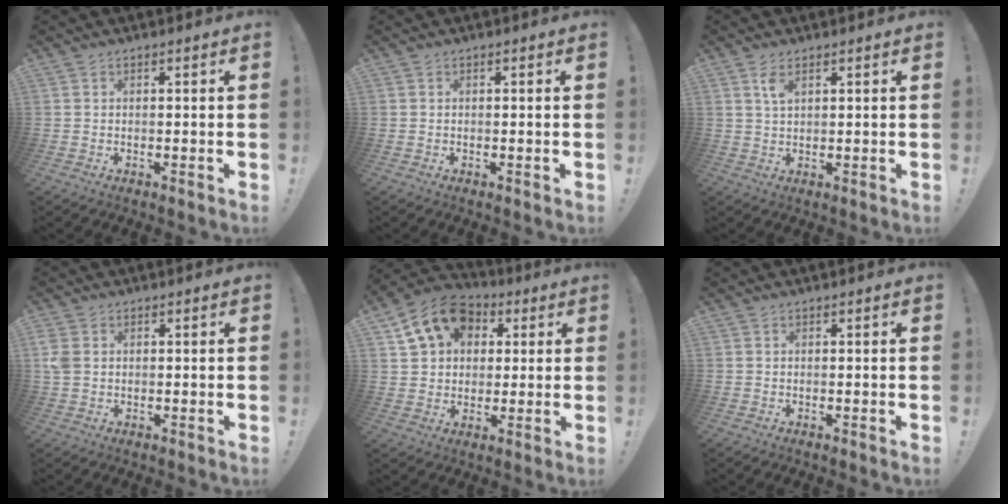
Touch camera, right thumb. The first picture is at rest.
{"total": 0.0}
{"total": 3.6, "force": [1.8, 1.5, 2.7], "torque": [-0.043, -0.005, 0.030]}
{"total": 3.9, "force": [0.8, 3.0, 2.3], "torque": [-0.043, 0.003, 0.017]}
{"total": 14.0, "force": [5.6, 10.8, 6.9], "torque": [-0.107, -0.017, 0.110]}
{"total": 0.0}